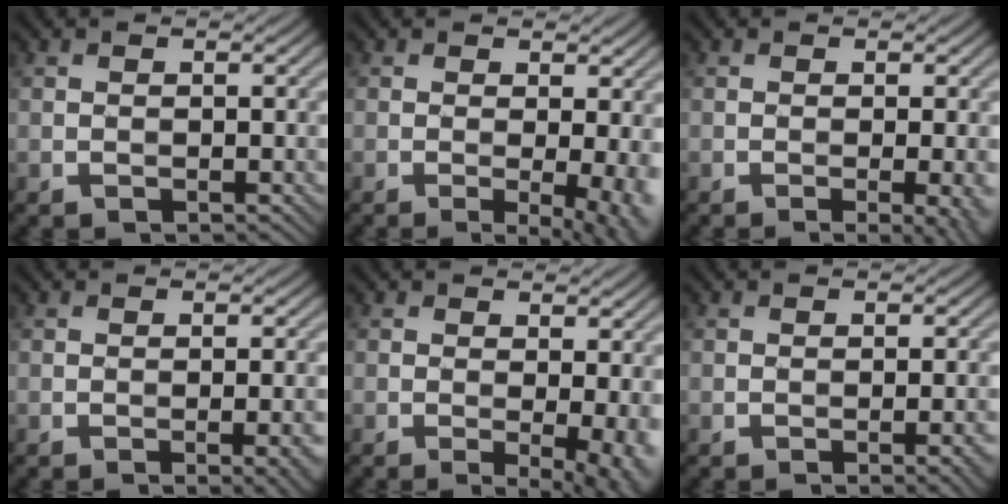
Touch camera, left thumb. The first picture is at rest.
{"total": 6.7, "force": [-0.9, 2.1, 6.3], "torque": [-0.066, -0.006, -0.006]}
{"total": 3.5, "force": [-0.9, 0.7, 3.3], "torque": [-0.044, 0.000, -0.015]}
{"total": 3.7, "force": [-1.4, 0.7, 3.4], "torque": [-0.041, 0.006, -0.020]}
{"total": 6.2, "force": [-0.7, 1.9, 5.9], "torque": [-0.069, -0.007, -0.005]}
{"total": 2.9, "force": [-1.1, 0.5, 2.6], "torque": [-0.032, 0.007, -0.019]}